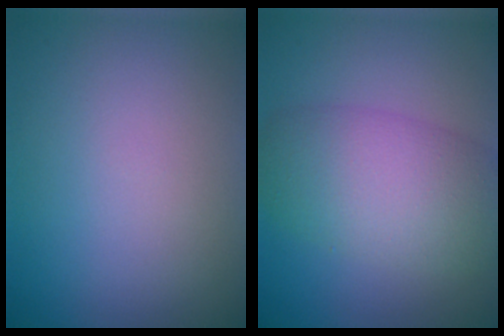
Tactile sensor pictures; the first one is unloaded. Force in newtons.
{"total": 7.3, "press": 7.2, "slide": 0.5}